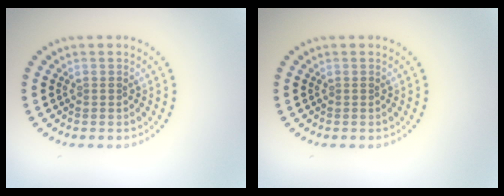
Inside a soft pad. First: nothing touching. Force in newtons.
{"total": 0.0}